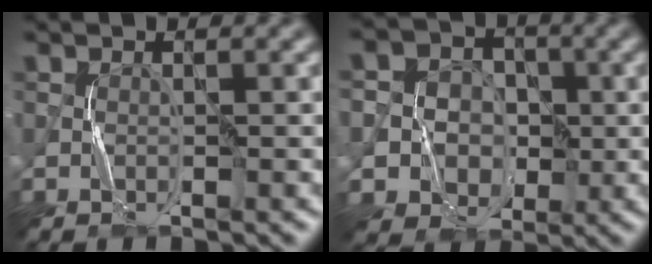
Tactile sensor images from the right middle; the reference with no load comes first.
{"total": 7.7, "force": [-1.0, 7.2, 2.4], "torque": [-0.051, 0.025, -0.047]}